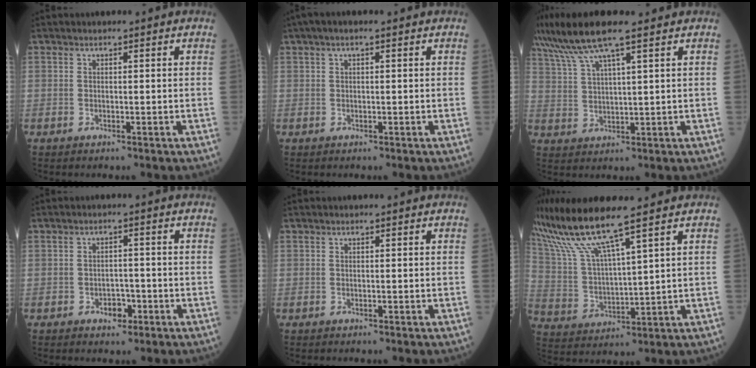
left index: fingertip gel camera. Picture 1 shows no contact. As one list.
[{"total": 2.5, "force": [1.3, 0.6, 2.1], "torque": [-0.040, 0.023, 0.022]}, {"total": 8.8, "force": [6.7, -0.2, 5.7], "torque": [-0.119, 0.027, 0.125]}, {"total": 2.6, "force": [-1.5, 1.7, 1.4], "torque": [-0.016, 0.005, -0.017]}, {"total": 0.0}, {"total": 10.9, "force": [8.7, -0.9, 6.6], "torque": [-0.149, 0.004, 0.178]}]